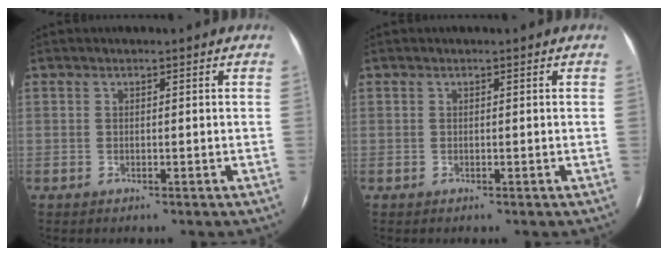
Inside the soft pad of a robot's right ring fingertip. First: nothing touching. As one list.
[{"total": 0.0}]